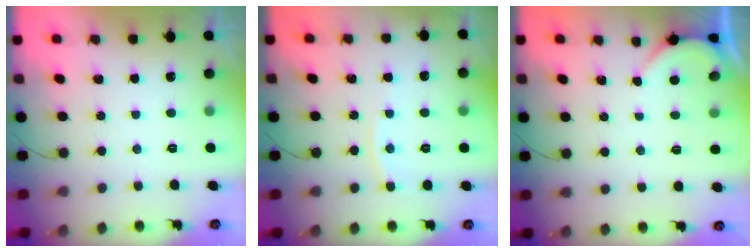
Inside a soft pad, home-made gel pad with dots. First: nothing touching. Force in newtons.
{"total": 4.8, "press": 4.8, "slide": 0.5}
{"total": 1.9, "press": 1.9, "slide": 0.2}